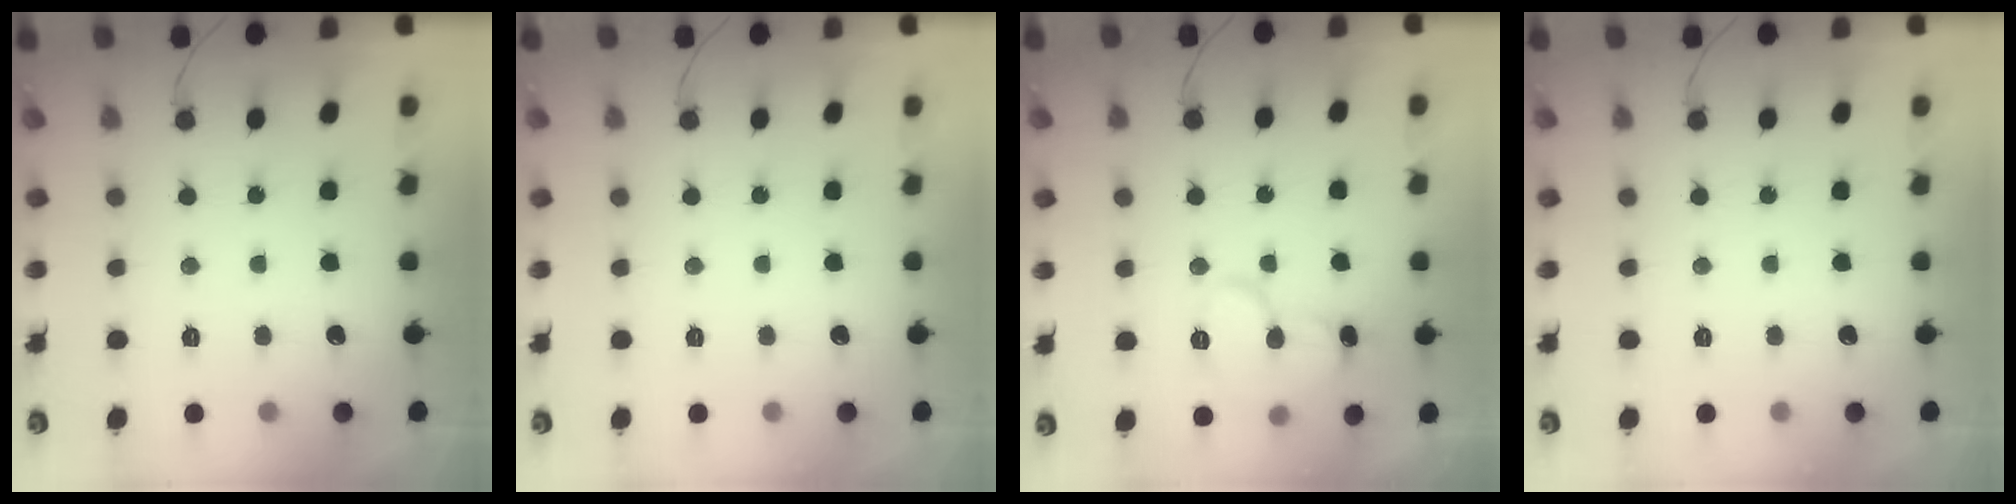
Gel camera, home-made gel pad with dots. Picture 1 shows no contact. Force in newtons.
{"total": 0.0}
{"total": 11.2, "press": 11.1, "slide": 1.2}
{"total": 0.0}